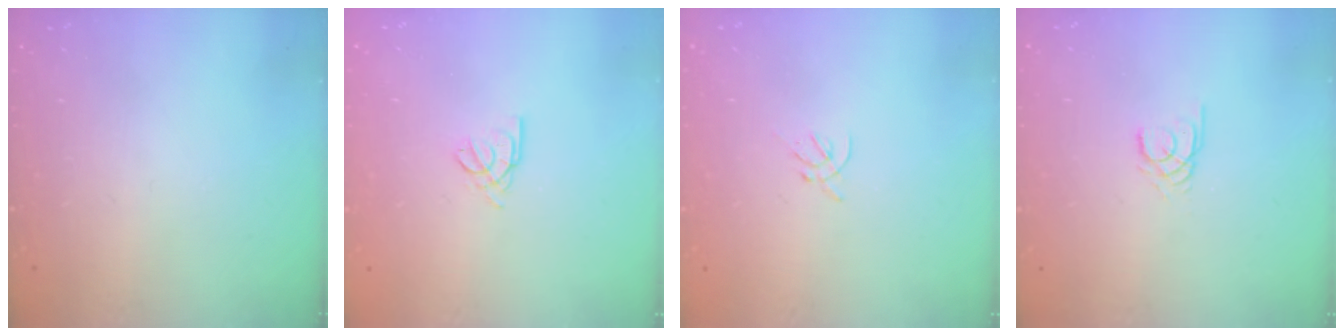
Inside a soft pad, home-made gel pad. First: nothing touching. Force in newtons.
{"total": 2.5, "press": 2.5, "slide": 0.5}
{"total": 1.2, "press": 1.1, "slide": 0.5}
{"total": 2.4, "press": 2.4, "slide": 0.1}